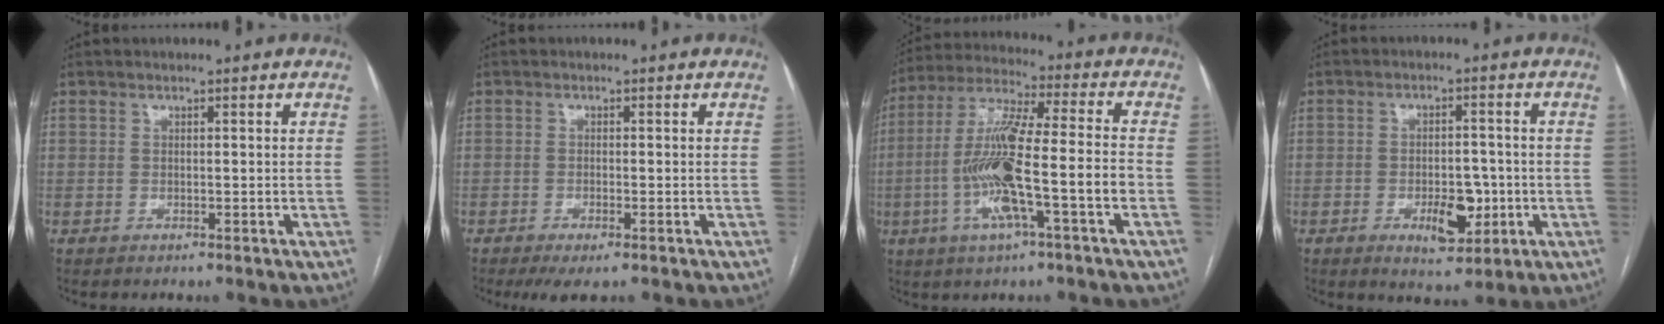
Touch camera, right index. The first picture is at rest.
{"total": 3.5, "force": [-2.2, 0.8, 2.7], "torque": [-0.045, -0.007, -0.032]}
{"total": 15.2, "force": [-4.1, 0.9, 14.6], "torque": [-0.283, 0.004, -0.077]}
{"total": 6.8, "force": [-2.1, 3.2, 5.6], "torque": [-0.081, 0.002, -0.023]}